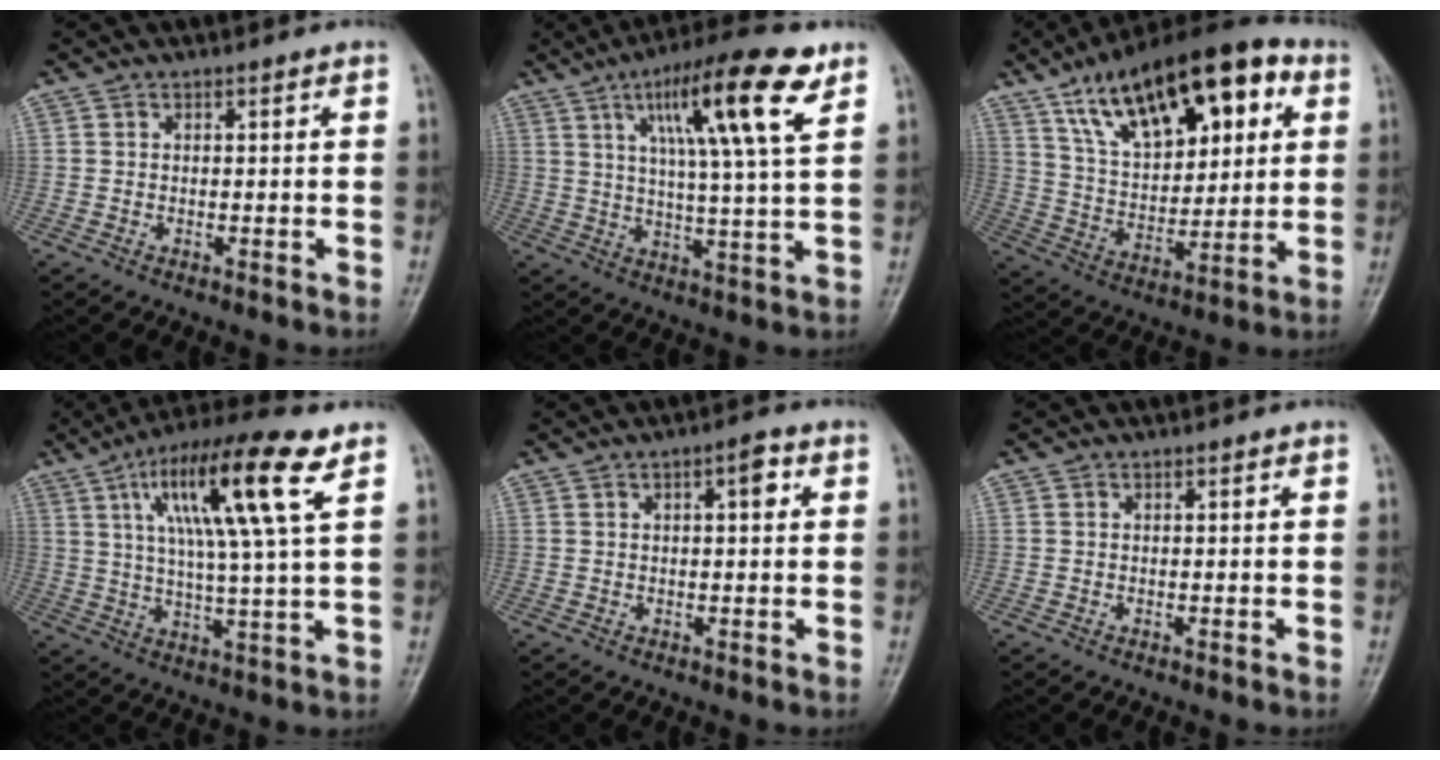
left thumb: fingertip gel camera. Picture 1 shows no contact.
{"total": 16.5, "force": [7.7, 2.5, 14.4], "torque": [-0.231, -0.018, 0.122]}
{"total": 24.0, "force": [10.8, 11.1, 18.3], "torque": [-0.258, -0.013, 0.184]}
{"total": 16.8, "force": [6.9, 2.0, 15.2], "torque": [-0.274, -0.007, 0.114]}
{"total": 3.6, "force": [1.1, 1.3, 3.1], "torque": [-0.039, 0.007, 0.012]}
{"total": 0.0}